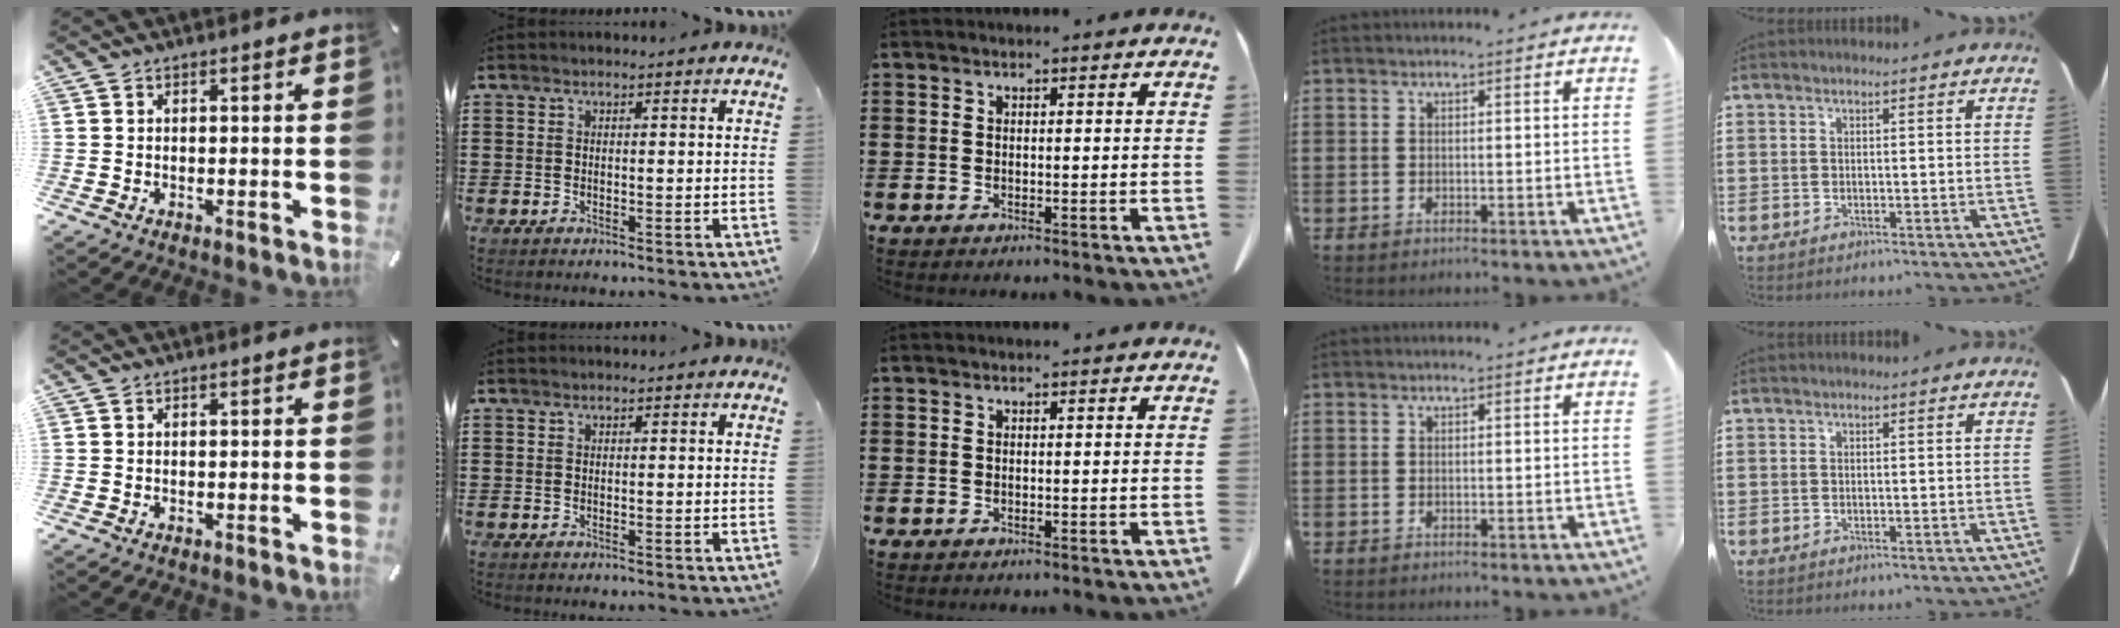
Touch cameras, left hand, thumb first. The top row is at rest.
{}